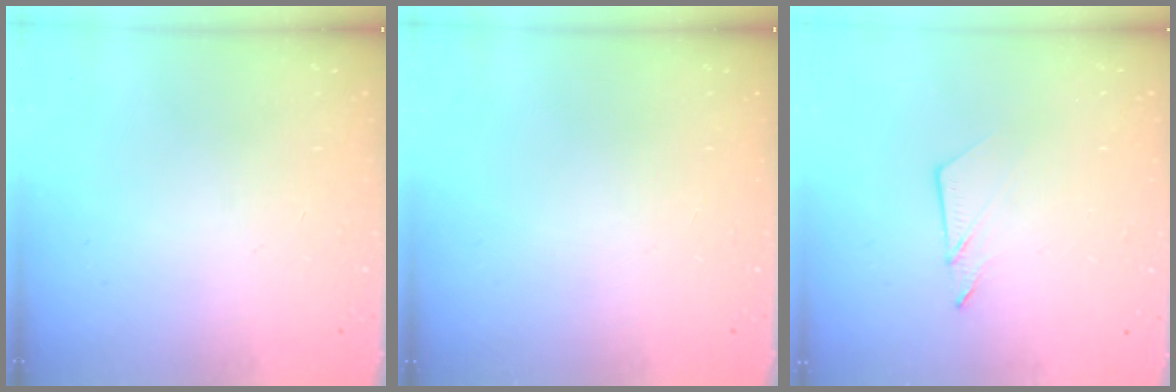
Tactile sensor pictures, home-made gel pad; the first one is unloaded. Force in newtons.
{"total": 0.0}
{"total": 4.5, "press": 4.5, "slide": 0.1}